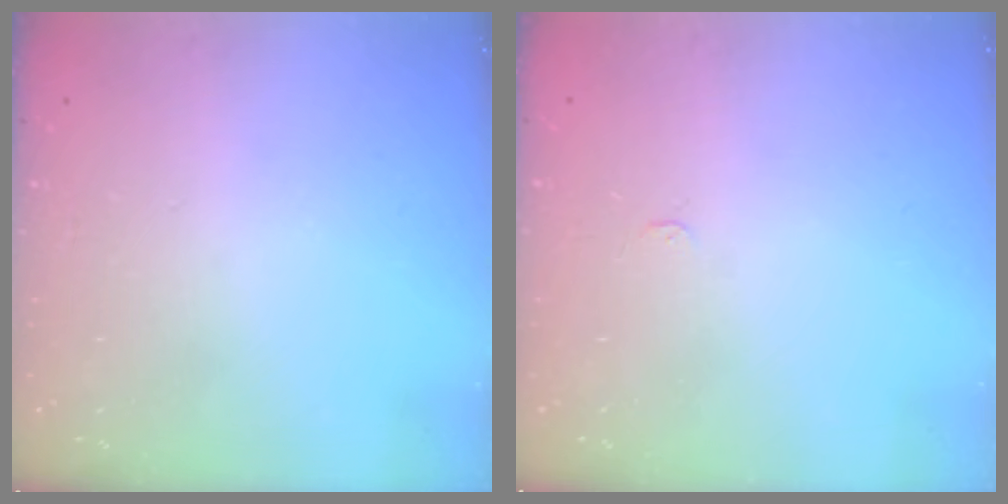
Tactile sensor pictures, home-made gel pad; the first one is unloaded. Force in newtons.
{"total": 2.4, "press": 2.4, "slide": 0.3}